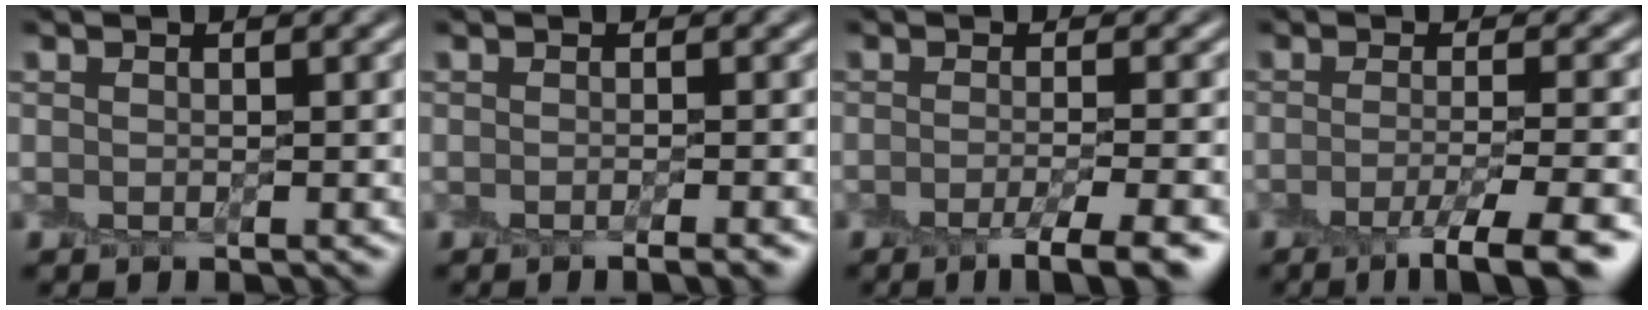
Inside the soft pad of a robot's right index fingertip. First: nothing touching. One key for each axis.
{"total": 1.8, "fx": -0.8, "fy": 0.6, "fz": 1.5, "tx": 0.001, "ty": -0.001, "tz": -0.011}
{"total": 4.3, "fx": -2.3, "fy": 0.9, "fz": 3.6, "tx": -0.045, "ty": -0.005, "tz": -0.042}
{"total": 5.4, "fx": -2.7, "fy": 1.0, "fz": 4.5, "tx": -0.061, "ty": -0.006, "tz": -0.049}